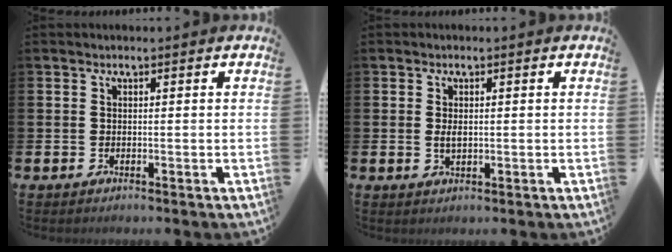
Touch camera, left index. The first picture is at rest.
{"total": 1.3, "force": [0.2, 0.6, 1.2], "torque": [-0.022, 0.002, 0.001]}